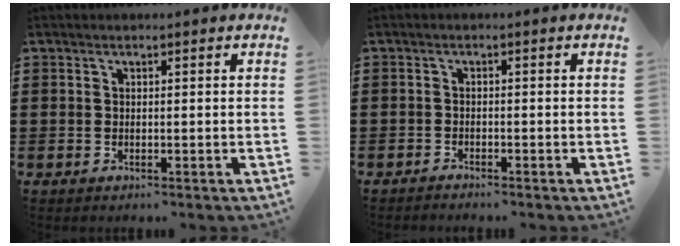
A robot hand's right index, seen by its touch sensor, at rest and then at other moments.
{"total": 1.0, "force": [-1.0, 0.1, -0.1], "torque": [0.000, 0.004, -0.022]}